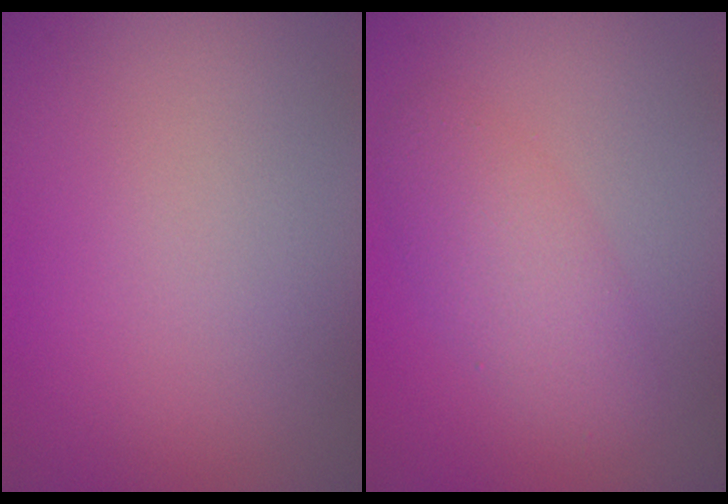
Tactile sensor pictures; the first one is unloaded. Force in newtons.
{"total": 3.2, "press": 3.2, "slide": 0.1}